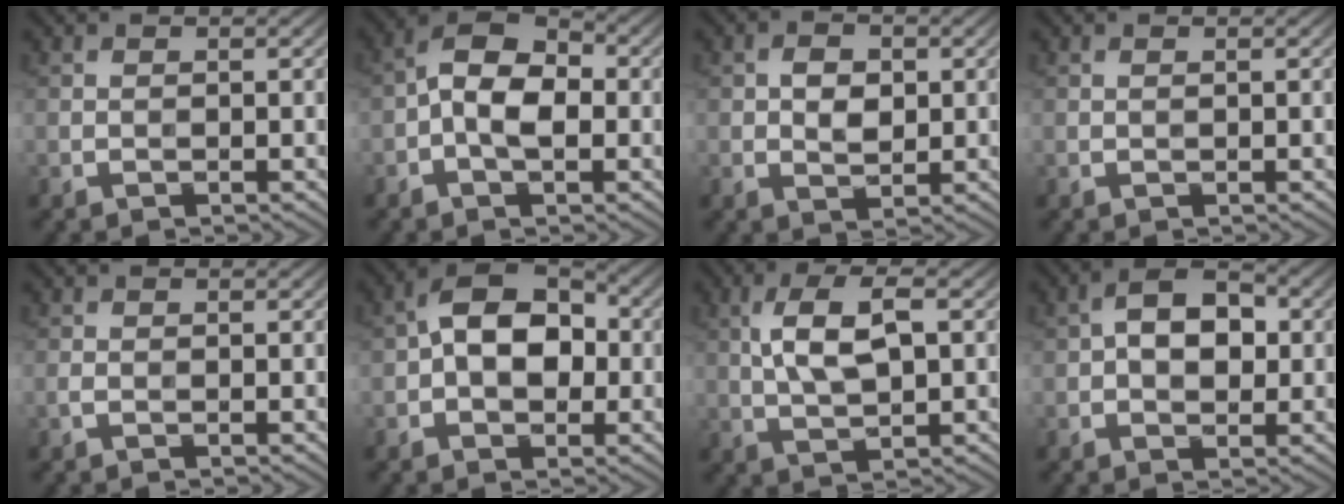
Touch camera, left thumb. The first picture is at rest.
{"total": 7.9, "force": [-0.9, 4.5, 6.4], "torque": [-0.118, 0.014, -0.029]}
{"total": 3.4, "force": [0.4, 2.3, 2.5], "torque": [-0.047, -0.001, 0.005]}
{"total": 0.0}
{"total": 0.5, "force": [-0.3, 0.2, 0.4], "torque": [-0.013, -0.001, -0.007]}
{"total": 9.5, "force": [0.2, 6.2, 7.2], "torque": [-0.112, 0.019, -0.014]}
{"total": 6.8, "force": [1.2, 2.8, 6.0], "torque": [-0.128, 0.007, 0.025]}
{"total": 6.4, "force": [0.7, 4.2, 4.9], "torque": [-0.076, 0.009, 0.004]}